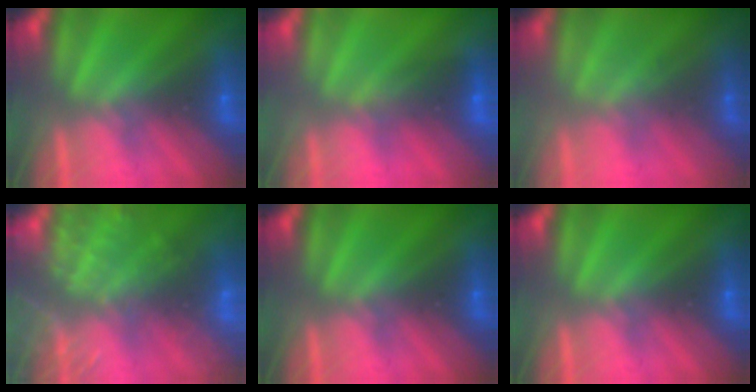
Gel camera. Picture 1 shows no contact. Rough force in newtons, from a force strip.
{"total": 1.6}
{"total": 1.2}
{"total": 8.2}
{"total": 0.0}
{"total": 0.0}